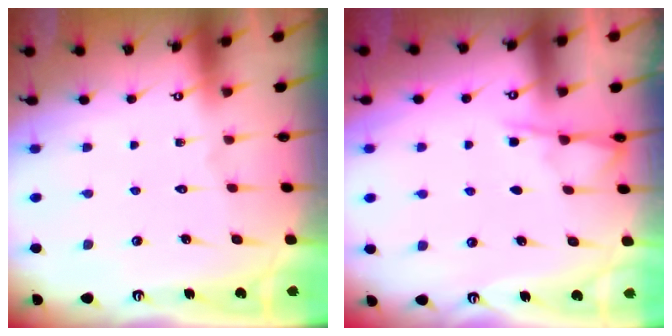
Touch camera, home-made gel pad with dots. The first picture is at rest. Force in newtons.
{"total": 3.5, "press": 3.5, "slide": 0.5}